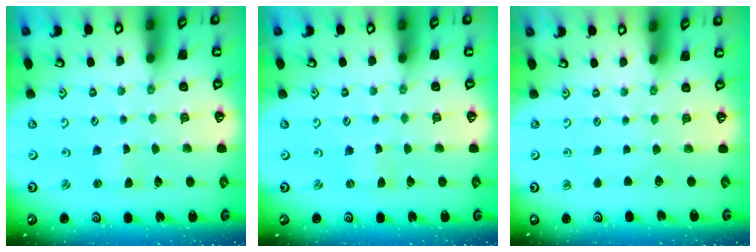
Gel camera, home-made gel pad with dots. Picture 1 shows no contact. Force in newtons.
{"total": 0.0}
{"total": 0.0}